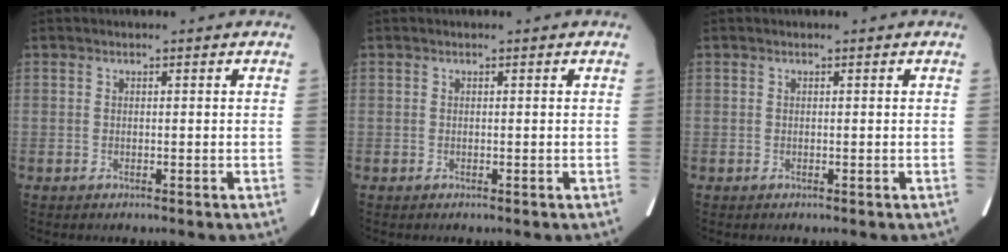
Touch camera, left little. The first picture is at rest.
{"total": 0.0}
{"total": 0.0}